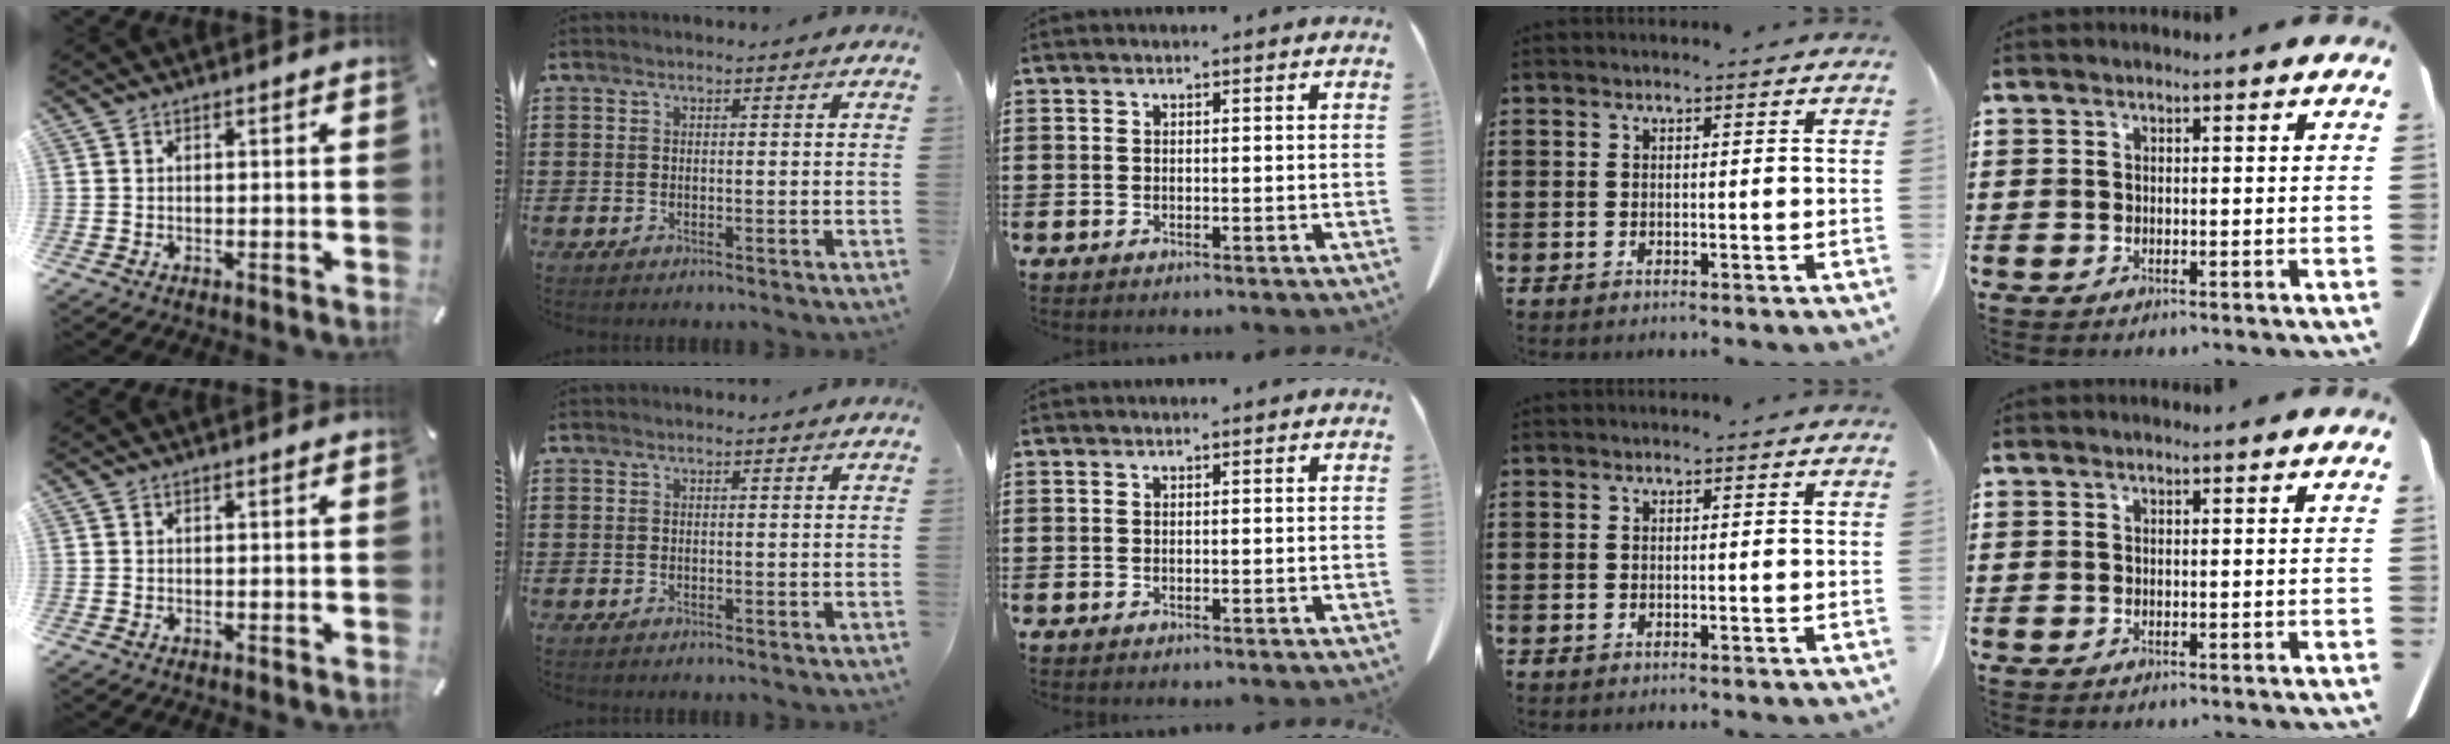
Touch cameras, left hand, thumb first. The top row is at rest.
{}